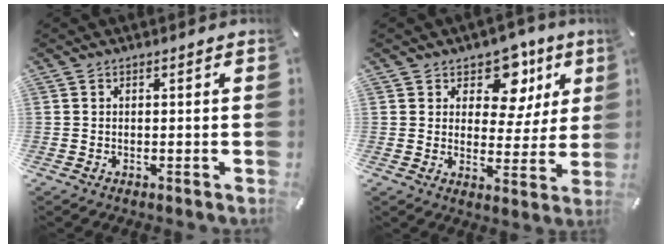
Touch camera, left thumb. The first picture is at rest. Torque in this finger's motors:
{"motor_torque": [1.06, 0.97, 0.47, -0.80, 0.09]}